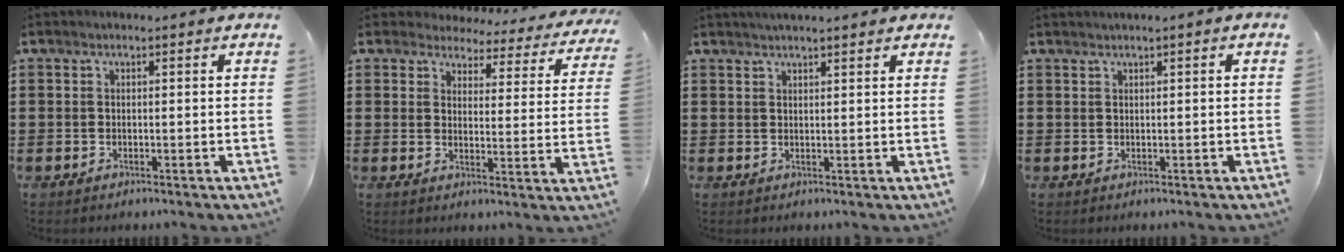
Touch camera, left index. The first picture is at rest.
{"total": 3.5, "force": [3.3, 0.8, 0.3], "torque": [-0.031, -0.025, 0.054]}
{"total": 1.8, "force": [1.7, 0.1, 0.5], "torque": [-0.014, 0.003, 0.033]}
{"total": 0.6, "force": [0.4, -0.1, 0.4], "torque": [-0.005, -0.003, 0.009]}